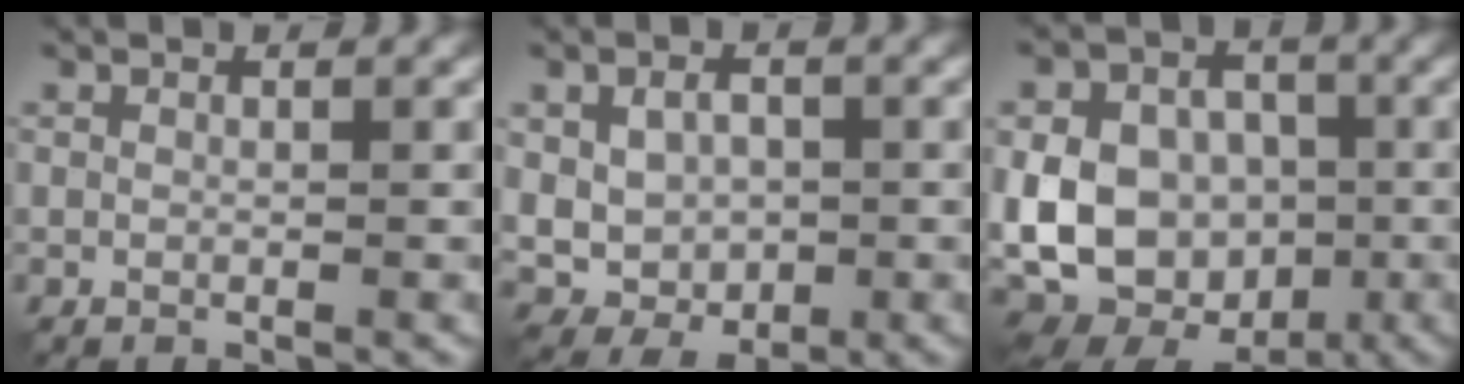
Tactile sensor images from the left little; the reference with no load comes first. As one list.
[{"total": 5.2, "force": [0.0, 3.9, 3.4], "torque": [-0.060, -0.007, 0.012]}, {"total": 15.9, "force": [-3.1, 12.6, 9.2], "torque": [-0.175, 0.011, -0.067]}]